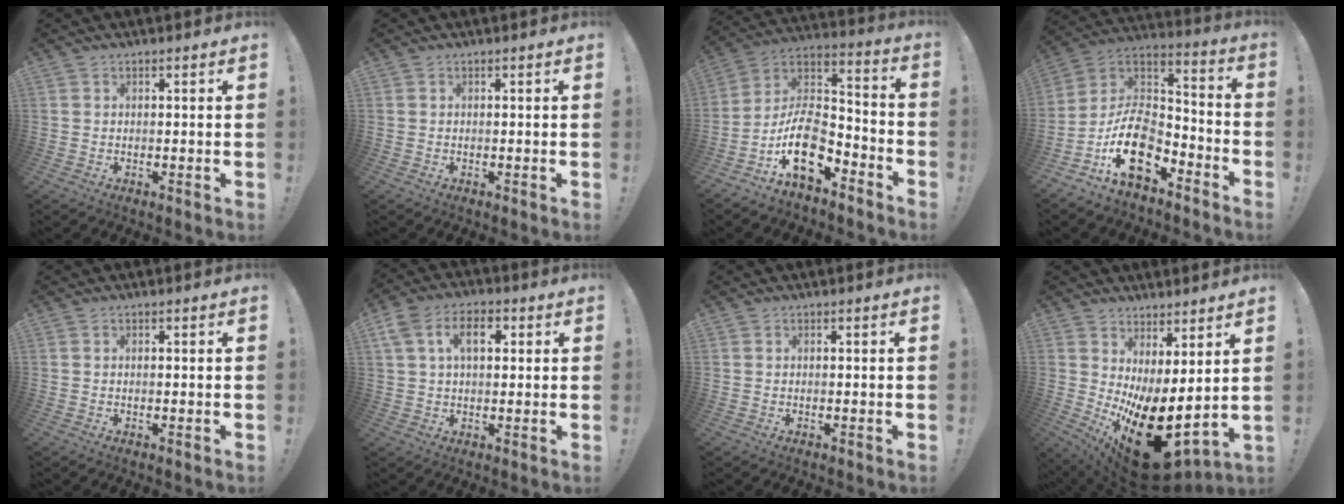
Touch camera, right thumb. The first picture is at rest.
{"total": 0.0}
{"total": 17.2, "force": [-8.0, 10.2, 11.3], "torque": [-0.198, 0.049, -0.128]}
{"total": 18.8, "force": [-8.6, 11.8, 11.7], "torque": [-0.205, 0.050, -0.140]}
{"total": 0.0}
{"total": 9.8, "force": [2.8, 6.0, 7.3], "torque": [-0.126, 0.011, 0.050]}
{"total": 0.0}
{"total": 17.6, "force": [-5.5, 7.0, 15.1], "torque": [-0.219, 0.008, -0.068]}